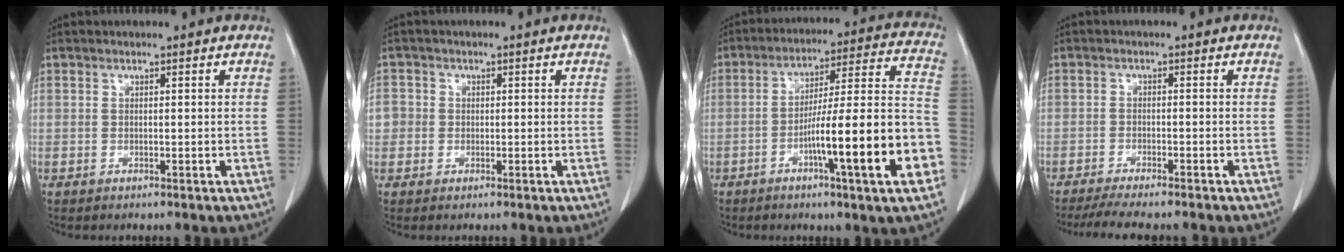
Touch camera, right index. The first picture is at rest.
{"total": 2.8, "force": [-0.2, 2.7, 0.4], "torque": [0.003, 0.008, -0.007]}
{"total": 18.6, "force": [-6.6, 0.1, 17.4], "torque": [-0.225, 0.012, -0.100]}
{"total": 8.4, "force": [-7.3, 0.9, 4.1], "torque": [-0.056, -0.012, -0.110]}